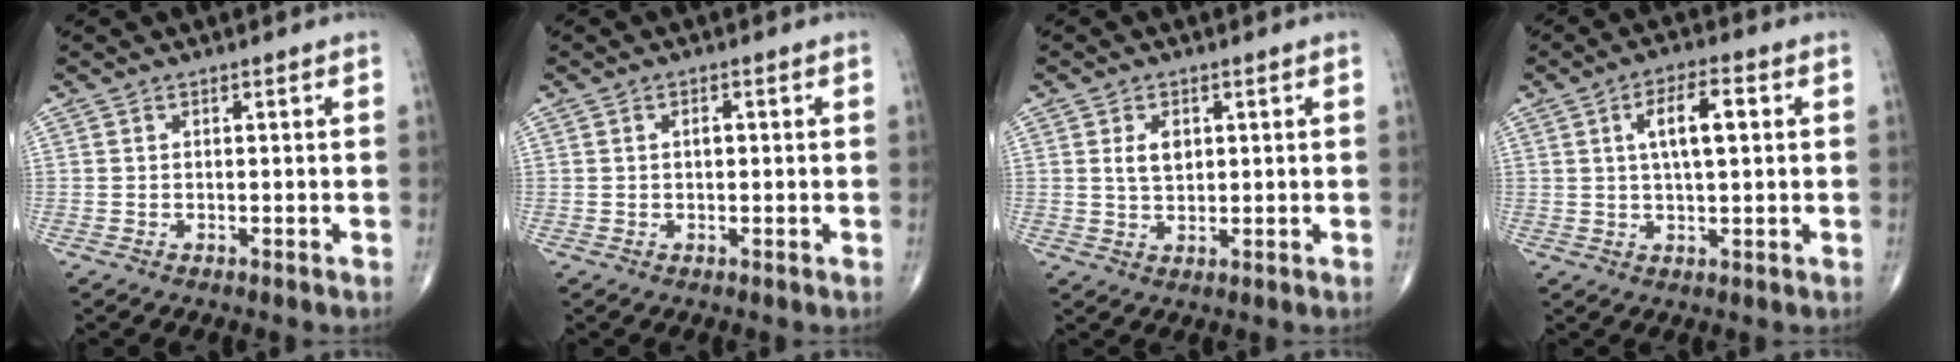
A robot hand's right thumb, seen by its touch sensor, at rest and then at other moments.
{"total": 1.5, "force": [0.2, 0.8, 1.3], "torque": [-0.019, 0.004, 0.003]}
{"total": 3.8, "force": [1.1, 2.4, 2.8], "torque": [-0.042, -0.007, 0.021]}
{"total": 8.0, "force": [1.8, 2.9, 7.2], "torque": [-0.113, 0.007, 0.027]}